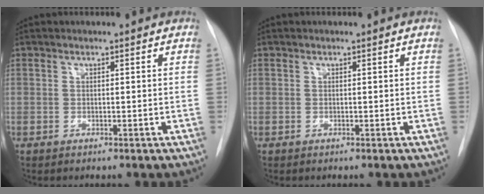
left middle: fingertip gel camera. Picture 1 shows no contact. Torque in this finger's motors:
{"motor_torque": [-0.06, -0.04, 0.05, -0.01]}